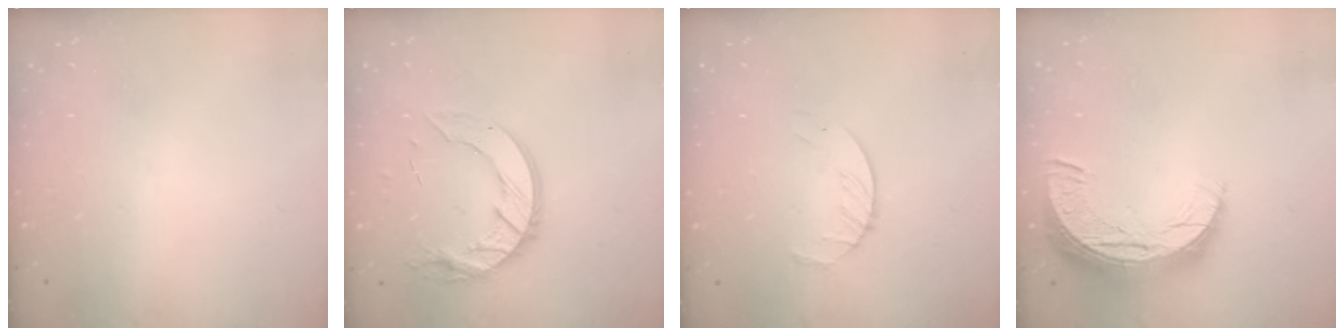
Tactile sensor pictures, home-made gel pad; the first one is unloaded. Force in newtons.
{"total": 12.9, "press": 12.9, "slide": 0.8}
{"total": 3.8, "press": 3.8, "slide": 0.4}
{"total": 11.6, "press": 11.6, "slide": 0.7}